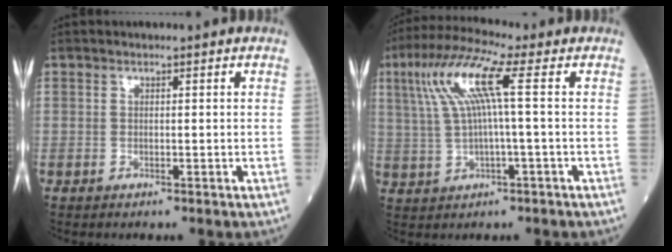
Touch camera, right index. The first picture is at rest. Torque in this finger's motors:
{"motor_torque": [0.33, 0.15, 0.61, 0.21]}